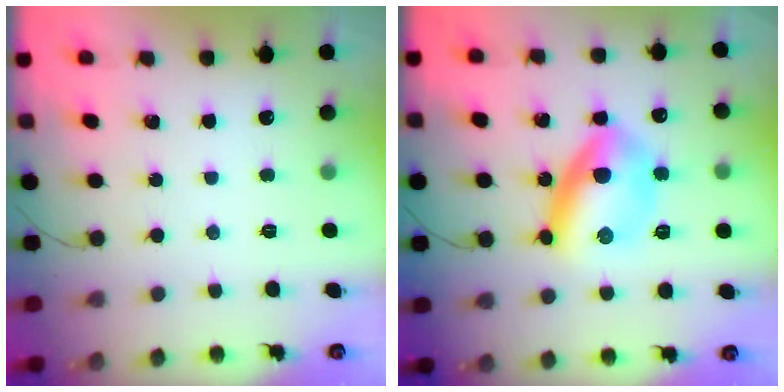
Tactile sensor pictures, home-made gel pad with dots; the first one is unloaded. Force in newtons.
{"total": 12.4, "press": 12.4, "slide": 0.2}